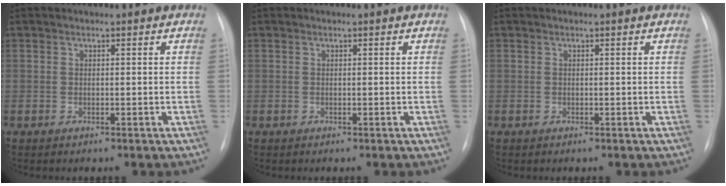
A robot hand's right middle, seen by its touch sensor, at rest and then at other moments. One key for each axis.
{"total": 0.0}
{"total": 0.0}